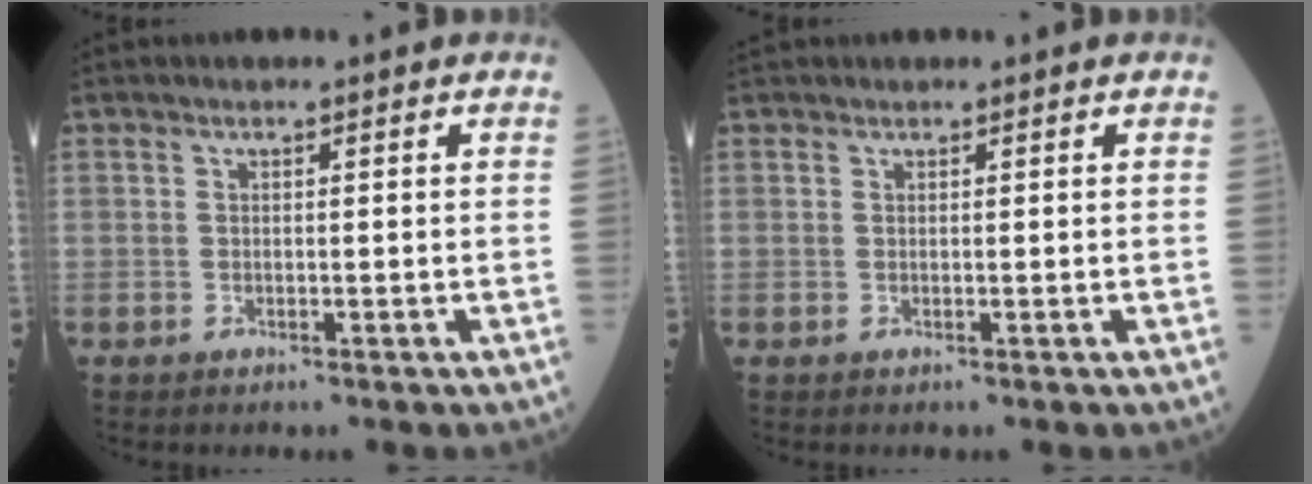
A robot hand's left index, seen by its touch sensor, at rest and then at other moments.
{"total": 1.0, "force": [0.9, 0.1, 0.1], "torque": [-0.009, 0.021, 0.021]}